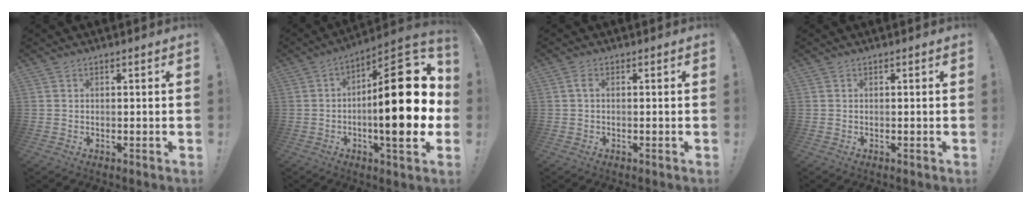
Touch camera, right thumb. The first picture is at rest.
{"total": 26.0, "force": [-1.0, 9.0, 24.4], "torque": [-0.351, 0.006, -0.017]}
{"total": 1.7, "force": [0.2, 0.6, 1.6], "torque": [-0.031, 0.004, 0.003]}
{"total": 0.0}